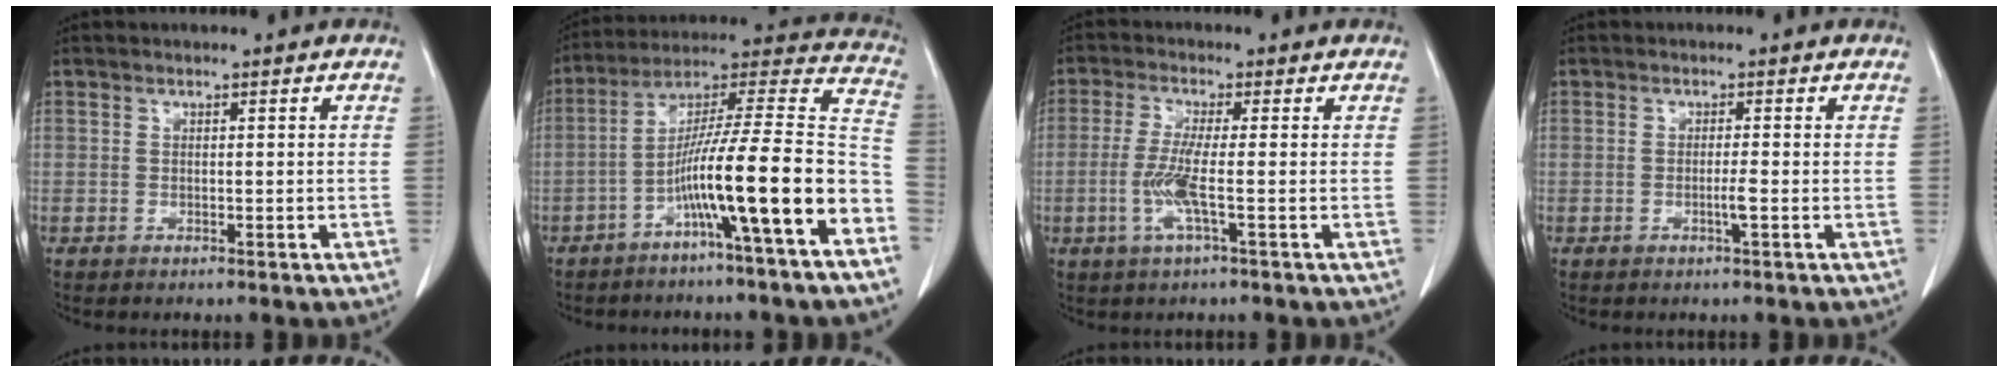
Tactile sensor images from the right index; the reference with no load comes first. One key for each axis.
{"total": 18.3, "fx": -7.6, "fy": -0.4, "fz": 16.6, "tx": -0.251, "ty": 0.017, "tz": -0.131}
{"total": 5.4, "fx": -1.4, "fy": -0.2, "fz": 5.2, "tx": -0.114, "ty": -0.012, "tz": -0.031}
{"total": 1.6, "fx": -0.5, "fy": -0.2, "fz": 1.5, "tx": -0.030, "ty": -0.003, "tz": -0.009}